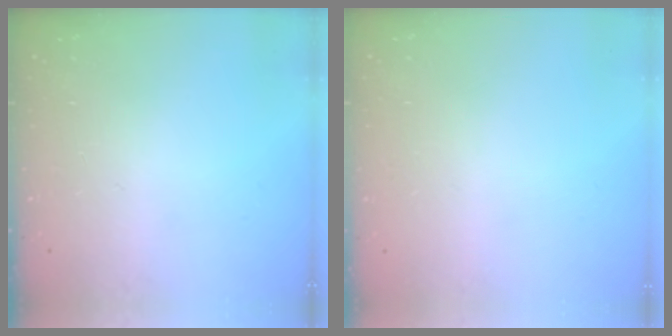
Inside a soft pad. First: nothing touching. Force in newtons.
{"total": 0.0}